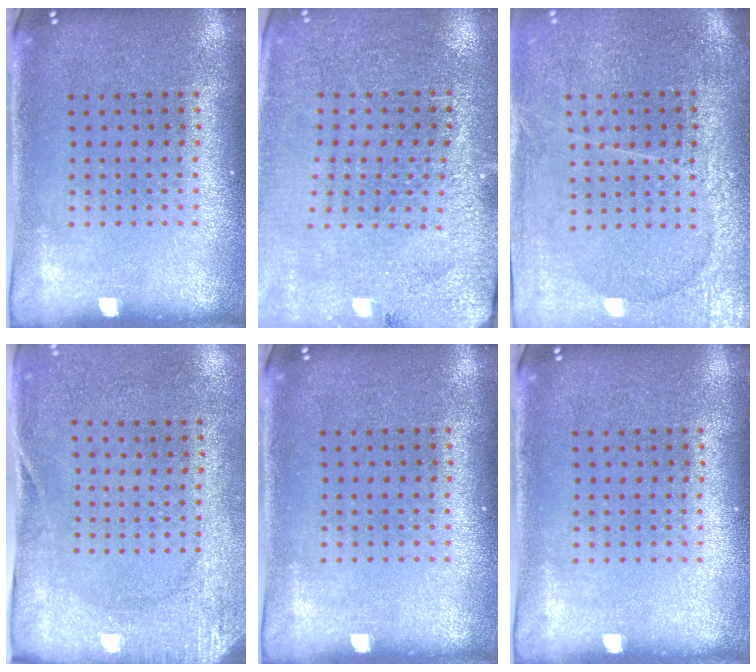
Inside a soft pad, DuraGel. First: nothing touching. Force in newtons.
{"total": 2.8, "press": 2.8, "slide": 0.1}
{"total": 3.7, "press": 3.3, "slide": 1.6}
{"total": 2.8, "press": 2.1, "slide": 1.8}
{"total": 0.0}
{"total": 0.0}